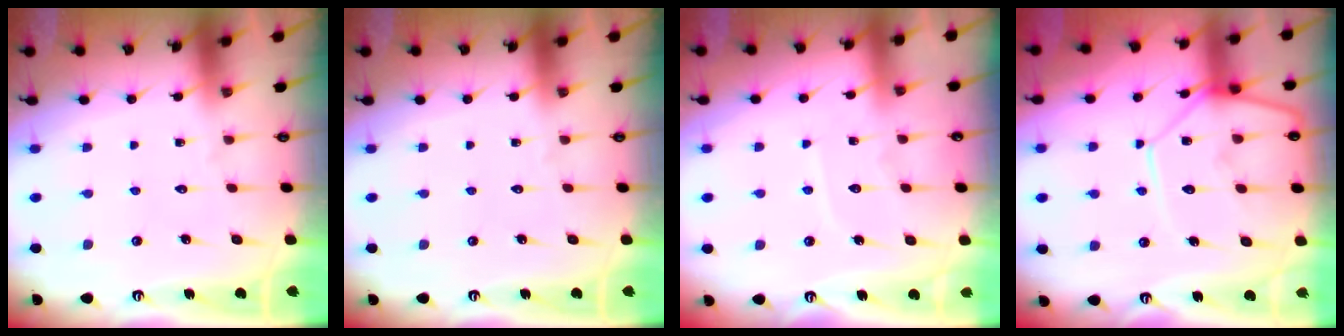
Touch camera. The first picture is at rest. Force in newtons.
{"total": 0.0}
{"total": 6.1, "press": 6.0, "slide": 0.6}
{"total": 11.8, "press": 11.8, "slide": 1.0}